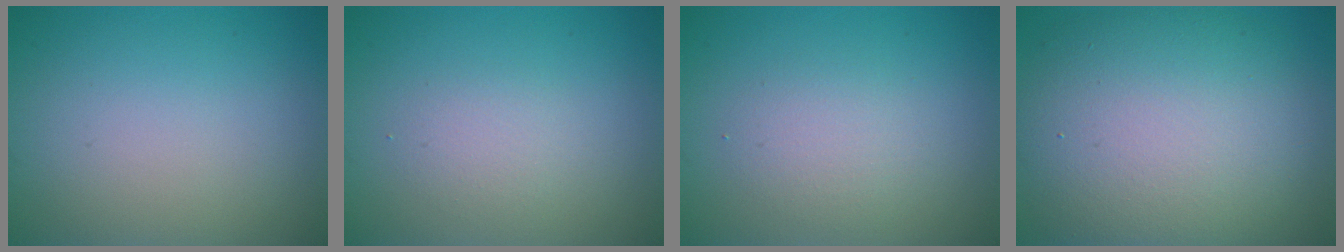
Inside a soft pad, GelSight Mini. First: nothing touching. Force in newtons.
{"total": 1.6, "press": 1.6, "slide": 0.1}
{"total": 2.2, "press": 2.2, "slide": 0.1}
{"total": 12.5, "press": 12.5, "slide": 1.0}